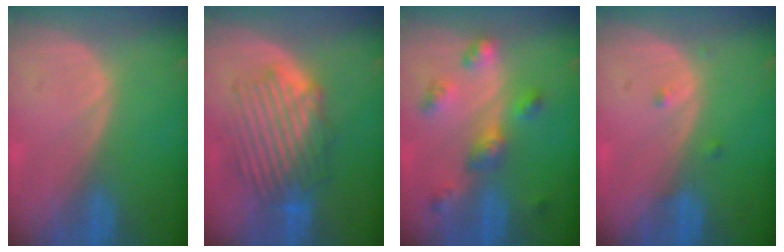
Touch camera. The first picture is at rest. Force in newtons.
{"total": 8.6, "press": 8.4, "slide": 1.9}
{"total": 6.5, "press": 5.8, "slide": 3.0}
{"total": 1.1, "press": 1.1, "slide": 0.1}